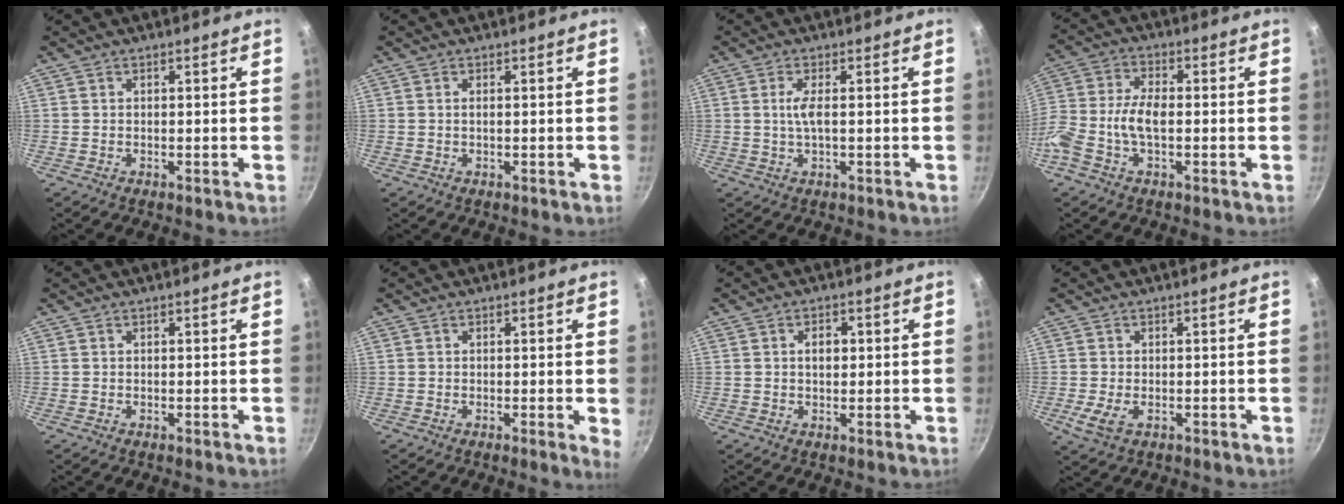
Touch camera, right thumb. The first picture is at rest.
{"total": 0.6, "force": [0.1, 0.2, 0.6], "torque": [-0.014, 0.001, 0.001]}
{"total": 3.3, "force": [0.2, 0.8, 3.2], "torque": [-0.074, 0.002, 0.003]}
{"total": 8.1, "force": [-1.5, 4.0, 6.8], "torque": [-0.157, 0.025, -0.042]}
{"total": 0.0}
{"total": 2.7, "force": [0.0, 0.4, 2.7], "torque": [-0.033, -0.008, -0.003]}
{"total": 3.1, "force": [0.4, 2.1, 2.3], "torque": [-0.024, 0.003, 0.005]}
{"total": 3.6, "force": [-1.0, 1.9, 2.8], "torque": [-0.058, -0.003, -0.017]}